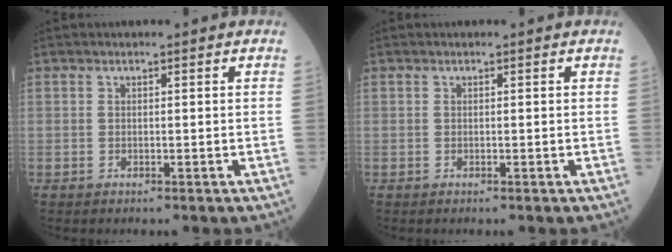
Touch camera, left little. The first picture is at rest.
{"total": 0.0}